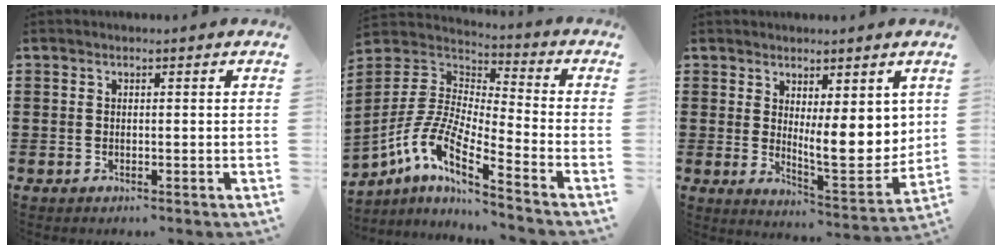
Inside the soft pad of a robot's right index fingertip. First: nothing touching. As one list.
[{"total": 8.3, "force": [-6.3, 1.4, 5.3], "torque": [-0.140, -0.022, -0.138]}, {"total": 8.1, "force": [2.6, 3.1, 7.0], "torque": [-0.091, -0.030, 0.044]}]